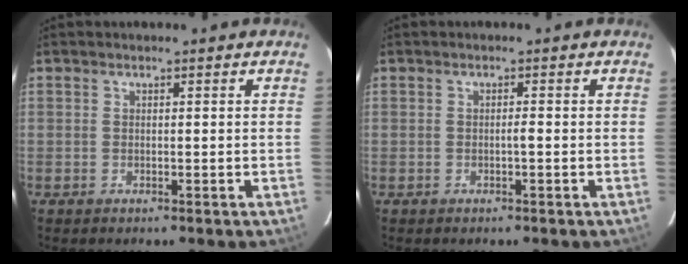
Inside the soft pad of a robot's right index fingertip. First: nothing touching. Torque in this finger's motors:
{"motor_torque": [0.20, 0.03, 0.00, 0.01]}